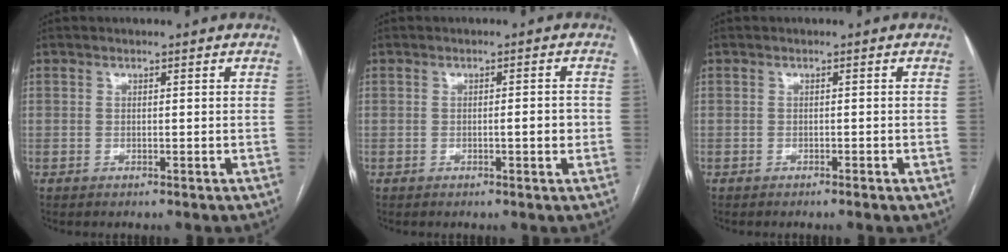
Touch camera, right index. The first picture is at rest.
{"total": 2.3, "force": [-0.5, 0.3, 2.2], "torque": [-0.032, 0.001, -0.008]}
{"total": 0.7, "force": [-0.5, 0.0, 0.4], "torque": [-0.009, -0.001, -0.010]}